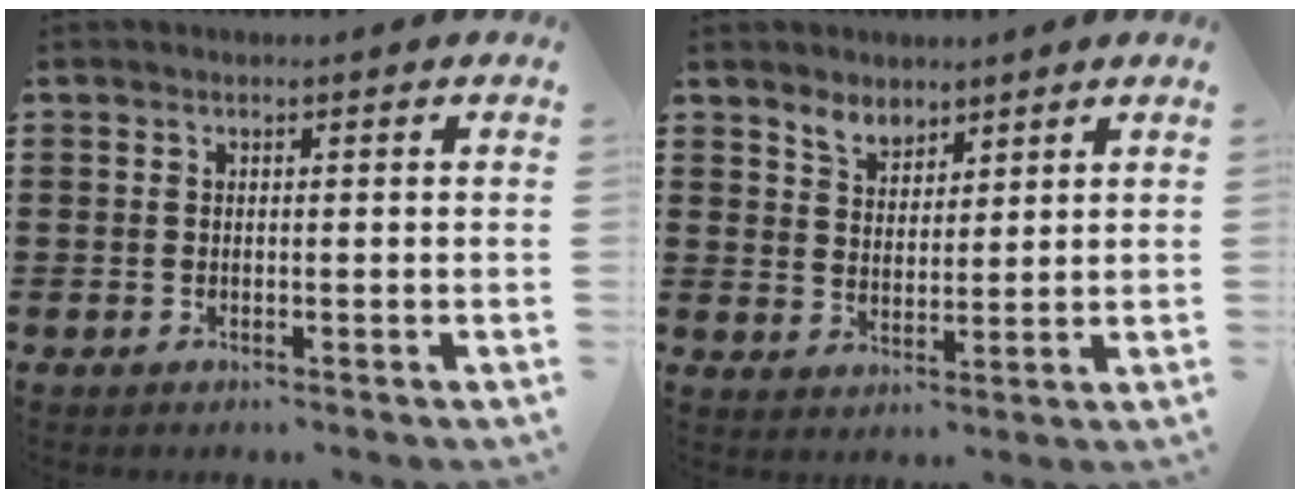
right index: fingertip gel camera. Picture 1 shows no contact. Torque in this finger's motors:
{"motor_torque": [0.01, 0.00, 0.04, 0.05]}